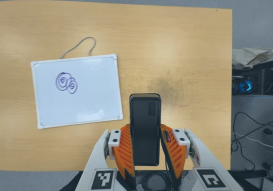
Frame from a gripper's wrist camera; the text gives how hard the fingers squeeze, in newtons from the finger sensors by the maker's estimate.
{"total": 4.0, "left": 2.7, "right": 5.3}